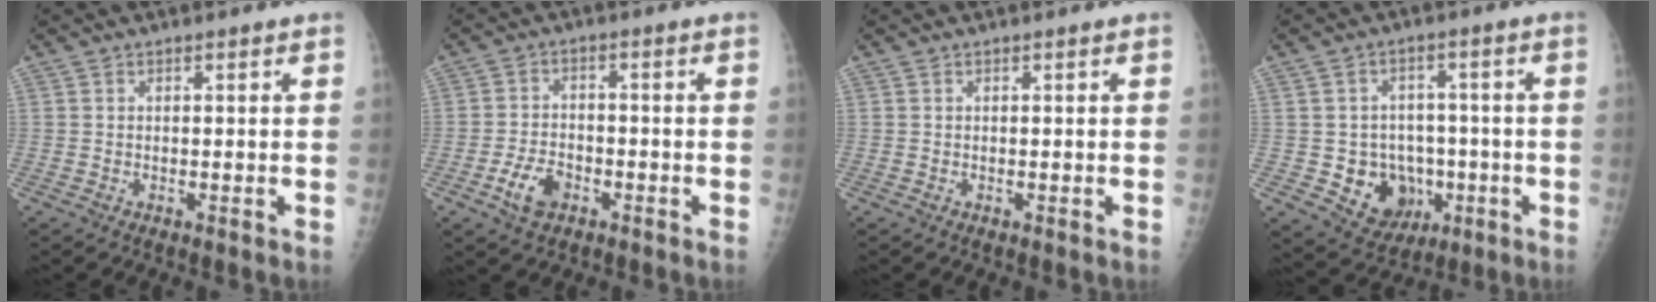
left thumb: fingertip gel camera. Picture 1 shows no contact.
{"total": 5.9, "force": [-2.8, 3.7, 3.5], "torque": [-0.061, 0.016, -0.051]}
{"total": 0.0}
{"total": 10.5, "force": [-2.4, 9.0, 4.8], "torque": [-0.032, 0.015, -0.022]}